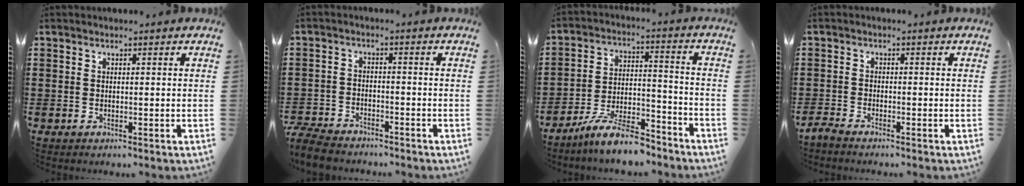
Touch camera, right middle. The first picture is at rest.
{"total": 5.0, "force": [-4.8, 0.9, 1.2], "torque": [-0.046, -0.004, -0.102]}
{"total": 9.3, "force": [-8.0, 1.1, 4.6], "torque": [-0.098, 0.009, -0.156]}
{"total": 1.7, "force": [-1.7, 0.3, 0.4], "torque": [-0.020, 0.000, -0.037]}